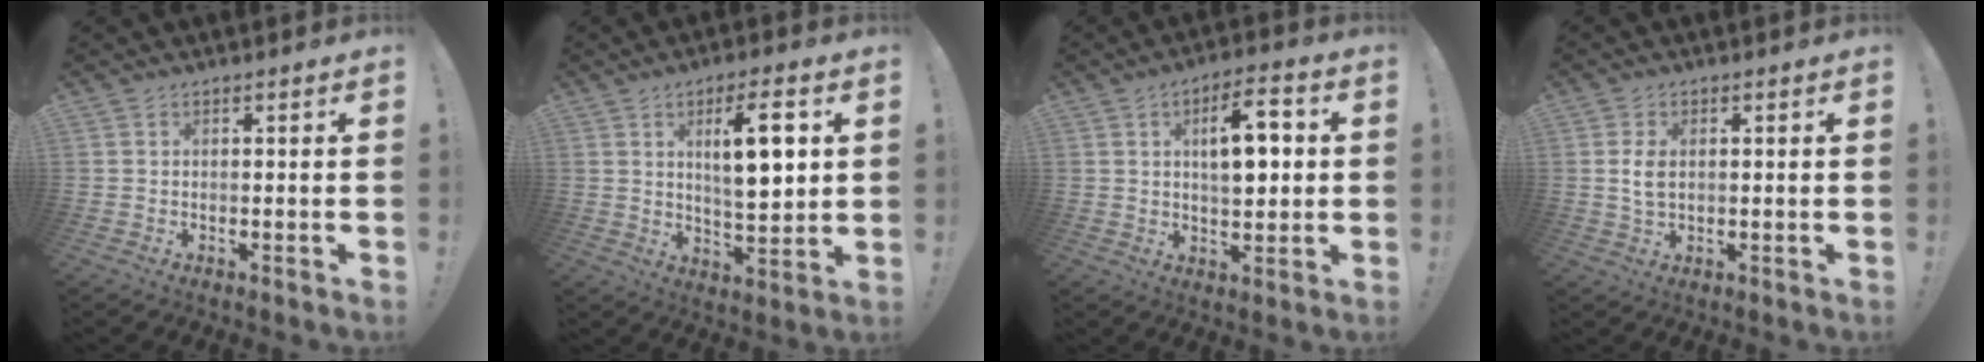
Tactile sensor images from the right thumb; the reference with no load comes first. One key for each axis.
{"total": 12.4, "fx": 3.7, "fy": 3.7, "fz": 11.2, "tx": -0.164, "ty": -0.006, "tz": 0.055}
{"total": 11.3, "fx": 2.1, "fy": 5.3, "fz": 9.8, "tx": -0.135, "ty": 0.002, "tz": 0.030}
{"total": 4.3, "fx": 0.6, "fy": 2.5, "fz": 3.5, "tx": -0.063, "ty": -0.005, "tz": 0.005}